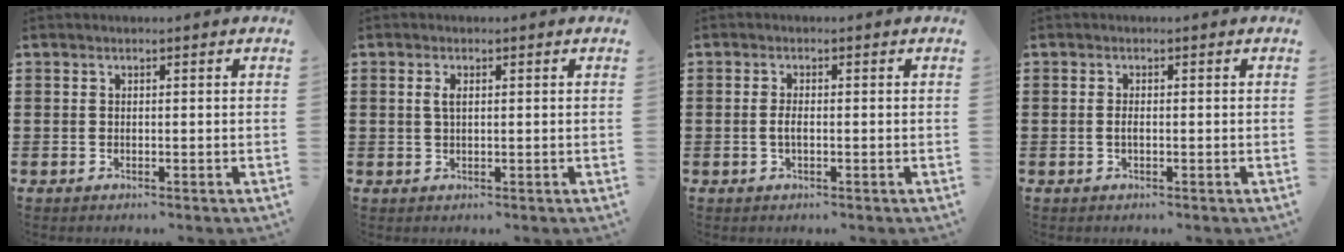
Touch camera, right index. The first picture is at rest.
{"total": 1.8, "force": [0.4, 0.7, 1.6], "torque": [-0.034, 0.004, 0.005]}
{"total": 1.7, "force": [-0.3, 0.6, 1.6], "torque": [-0.037, -0.001, -0.008]}
{"total": 1.0, "force": [-0.2, 0.3, 0.9], "torque": [-0.017, 0.001, -0.004]}